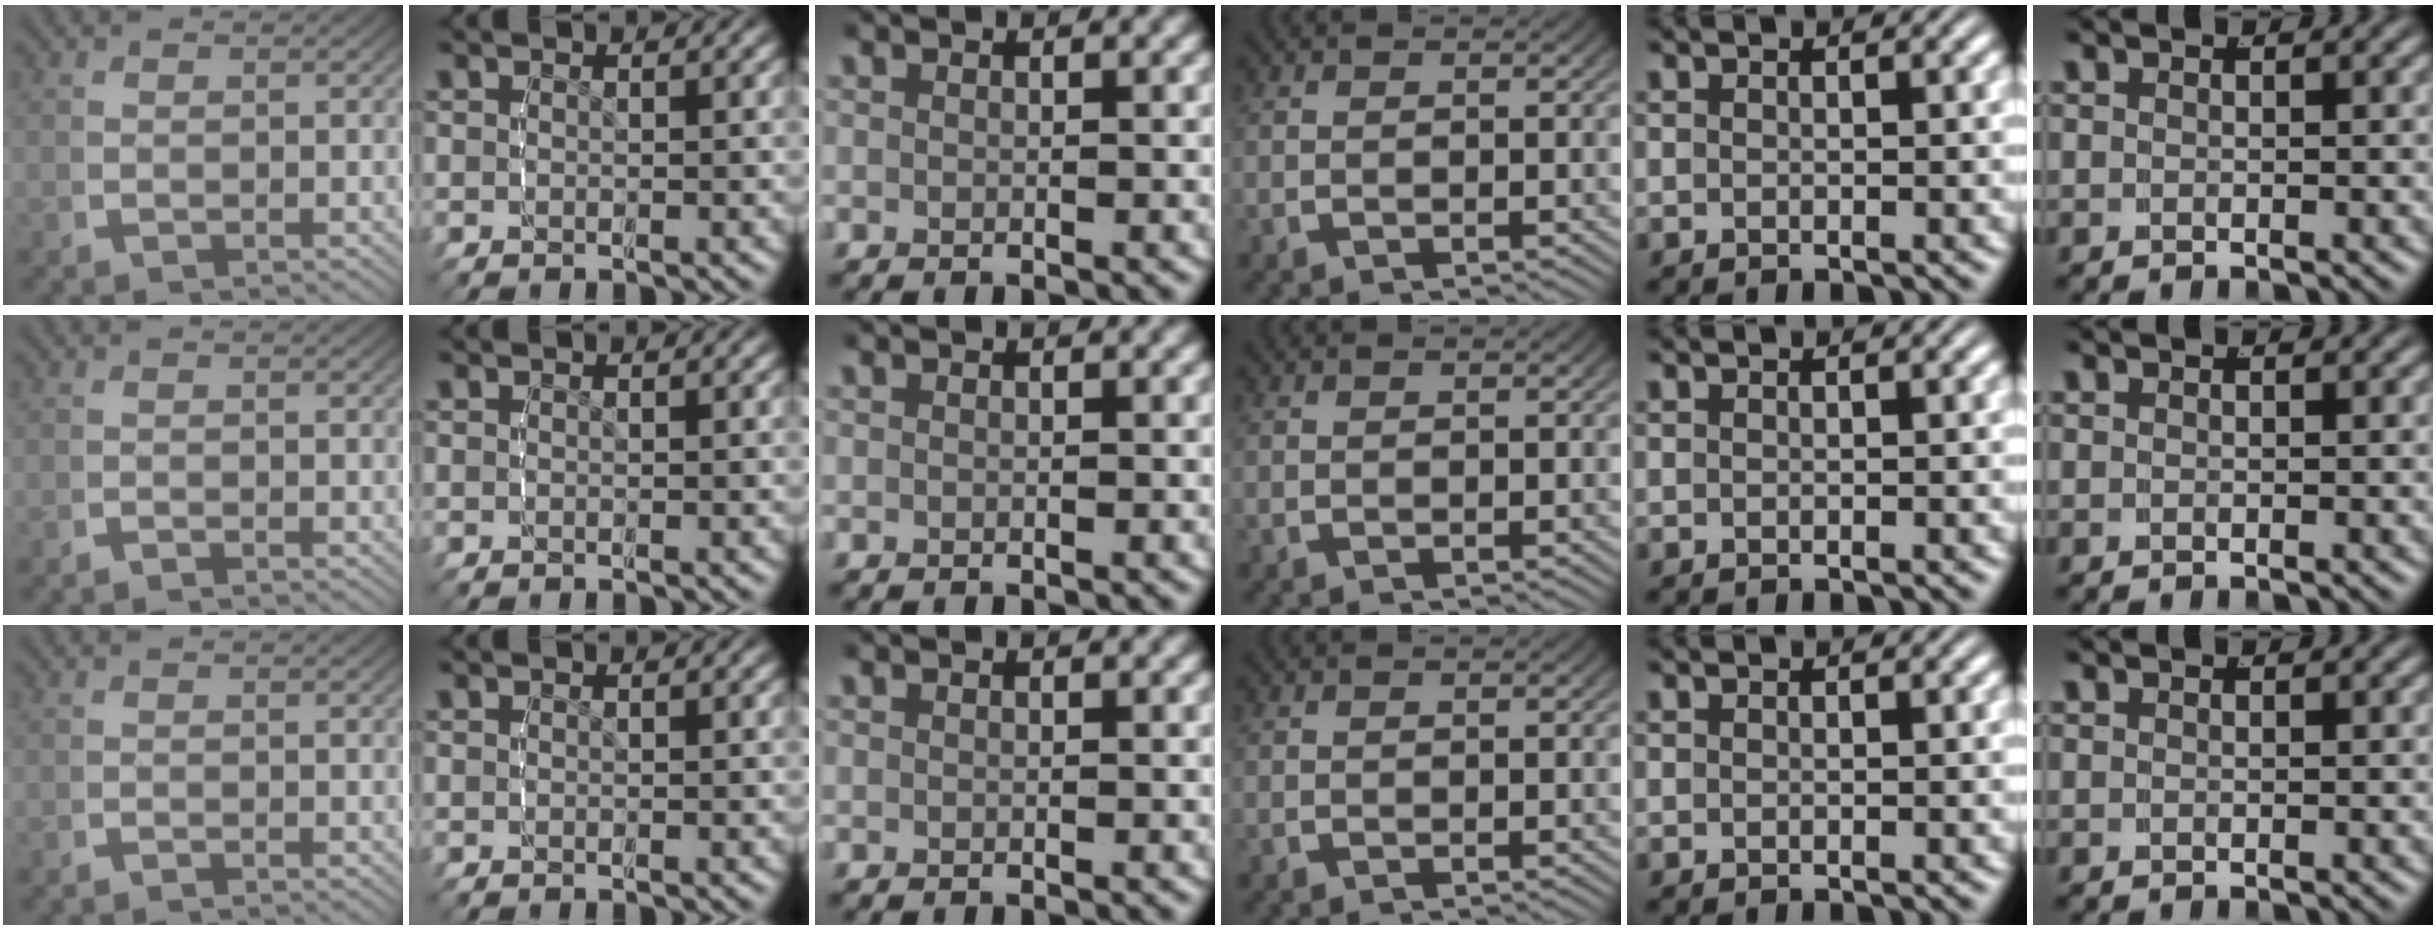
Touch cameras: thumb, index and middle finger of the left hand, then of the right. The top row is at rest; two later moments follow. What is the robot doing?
{"motion": "lift_and_place", "object": "lipstick"}